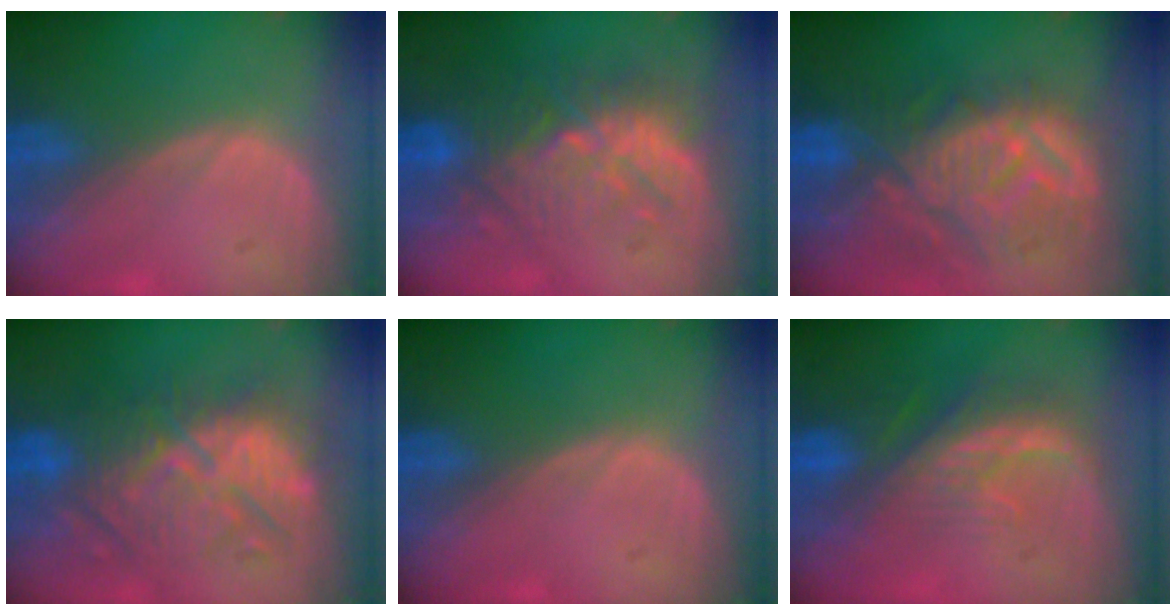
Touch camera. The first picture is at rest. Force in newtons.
{"total": 9.1, "press": 9.0, "slide": 1.6}
{"total": 11.6, "press": 10.7, "slide": 4.6}
{"total": 11.0, "press": 10.9, "slide": 1.8}
{"total": 0.0}
{"total": 8.1, "press": 7.4, "slide": 3.3}